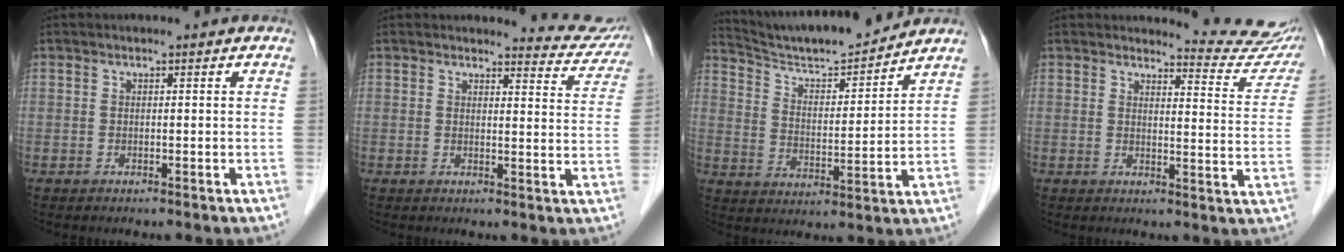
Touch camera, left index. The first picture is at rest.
{"total": 6.9, "force": [6.8, 0.9, -0.5], "torque": [0.018, -0.042, 0.056]}
{"total": 13.3, "force": [12.8, 0.2, 3.8], "torque": [-0.072, -0.001, 0.214]}
{"total": 10.1, "force": [10.1, 0.6, 0.3], "torque": [0.011, -0.080, 0.093]}